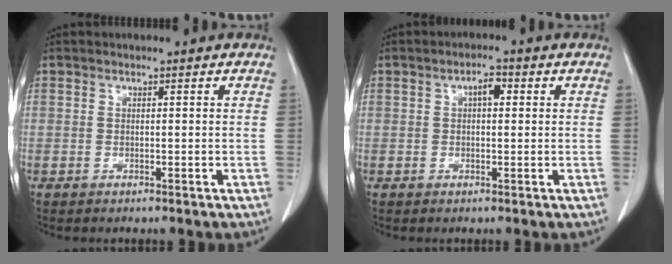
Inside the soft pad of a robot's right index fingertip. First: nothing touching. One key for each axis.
{"total": 2.4, "fx": 0.6, "fy": 1.1, "fz": 2.1, "tx": -0.032, "ty": 0.009, "tz": 0.008}